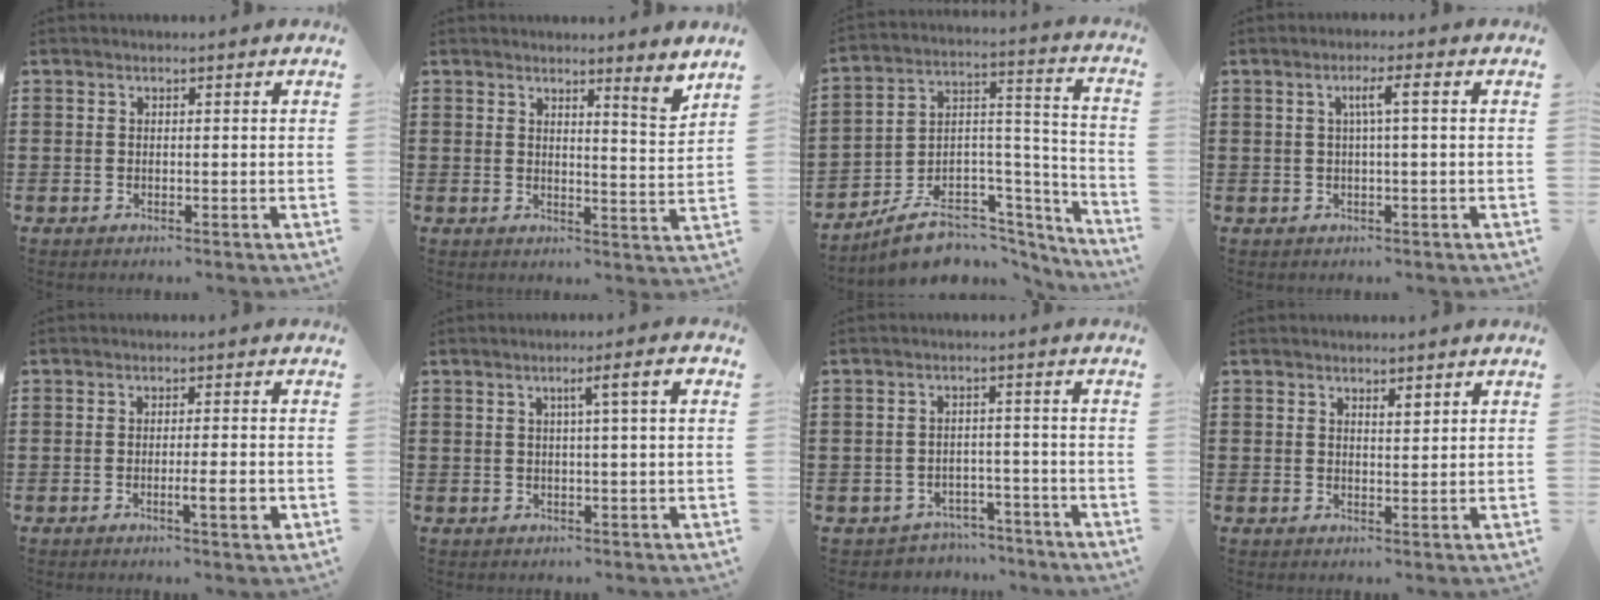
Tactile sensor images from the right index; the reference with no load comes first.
{"total": 3.9, "force": [3.5, -0.8, 1.5], "torque": [-0.034, -0.019, 0.059]}
{"total": 9.1, "force": [-6.6, 5.4, 3.2], "torque": [-0.057, 0.023, -0.115]}
{"total": 3.1, "force": [0.3, -0.1, 3.0], "torque": [-0.055, 0.000, 0.001]}
{"total": 4.0, "force": [-1.3, 0.2, 3.8], "torque": [-0.061, -0.008, -0.021]}
{"total": 3.9, "force": [0.8, -0.2, 3.8], "torque": [-0.071, -0.001, 0.009]}
{"total": 3.0, "force": [-2.8, 0.9, 0.0], "torque": [-0.009, 0.003, -0.060]}
{"total": 1.6, "force": [1.4, 0.4, 0.7], "torque": [-0.007, -0.001, 0.023]}